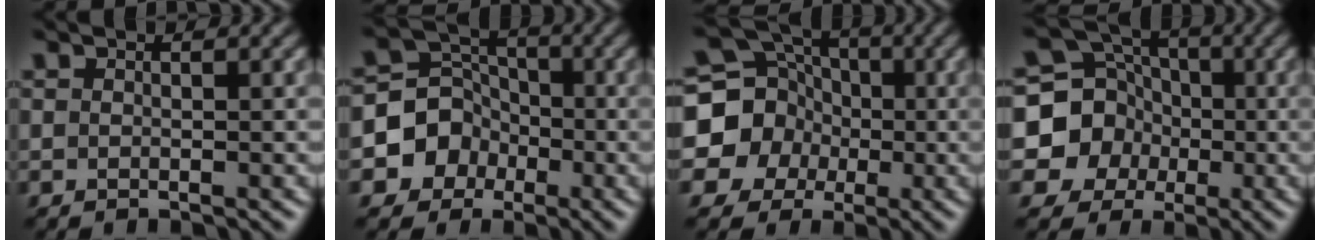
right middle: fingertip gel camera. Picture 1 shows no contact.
{"total": 5.4, "force": [-2.1, 4.9, 0.8], "torque": [0.005, 0.007, -0.063]}
{"total": 8.8, "force": [-0.8, 8.4, 2.6], "torque": [-0.061, 0.022, -0.041]}
{"total": 6.3, "force": [-1.1, 6.0, 1.7], "torque": [-0.018, 0.003, -0.035]}